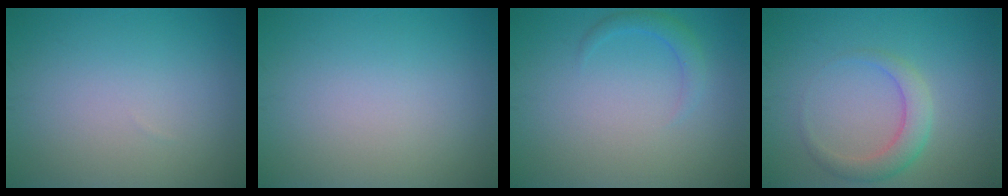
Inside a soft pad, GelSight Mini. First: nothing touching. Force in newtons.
{"total": 0.0}
{"total": 1.5, "press": 1.5, "slide": 0.1}
{"total": 2.9, "press": 2.9, "slide": 0.1}